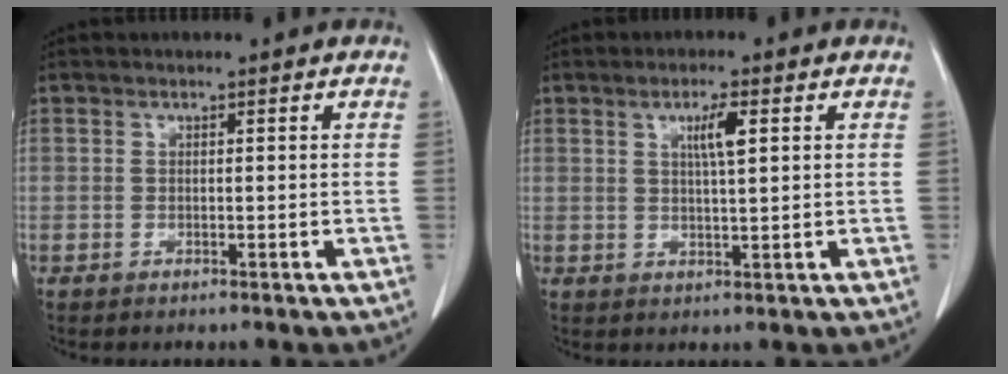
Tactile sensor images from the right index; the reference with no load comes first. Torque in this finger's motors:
{"motor_torque": [0.07, 0.04, 0.06, 0.02]}